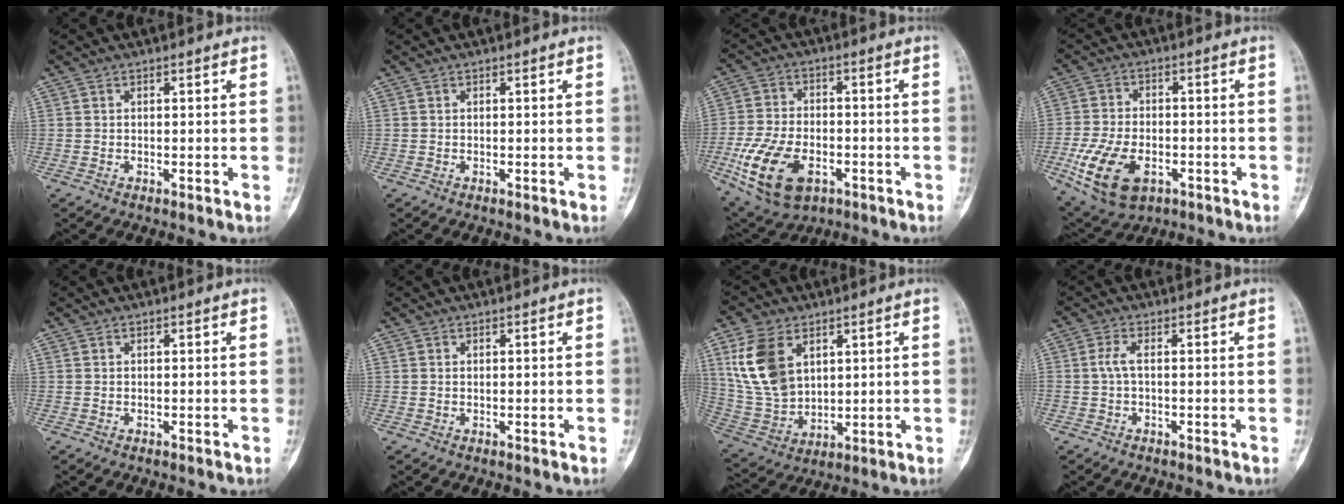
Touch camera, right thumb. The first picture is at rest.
{"total": 0.0}
{"total": 14.9, "force": [-5.3, 9.0, 10.7], "torque": [-0.200, 0.009, -0.089]}
{"total": 13.3, "force": [-4.7, 8.0, 9.5], "torque": [-0.178, 0.006, -0.076]}
{"total": 0.0}
{"total": 0.0}
{"total": 13.8, "force": [5.3, 9.1, 9.0], "torque": [-0.164, -0.016, 0.120]}
{"total": 2.1, "force": [-0.2, 0.6, 2.0], "torque": [-0.047, 0.003, -0.007]}